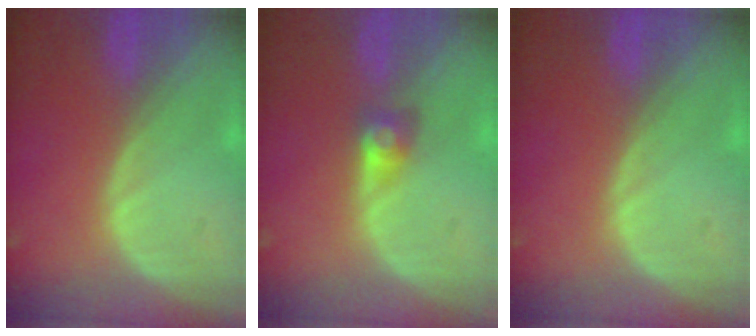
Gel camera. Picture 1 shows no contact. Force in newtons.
{"total": 2.9, "press": 2.4, "slide": 1.5}
{"total": 0.0}